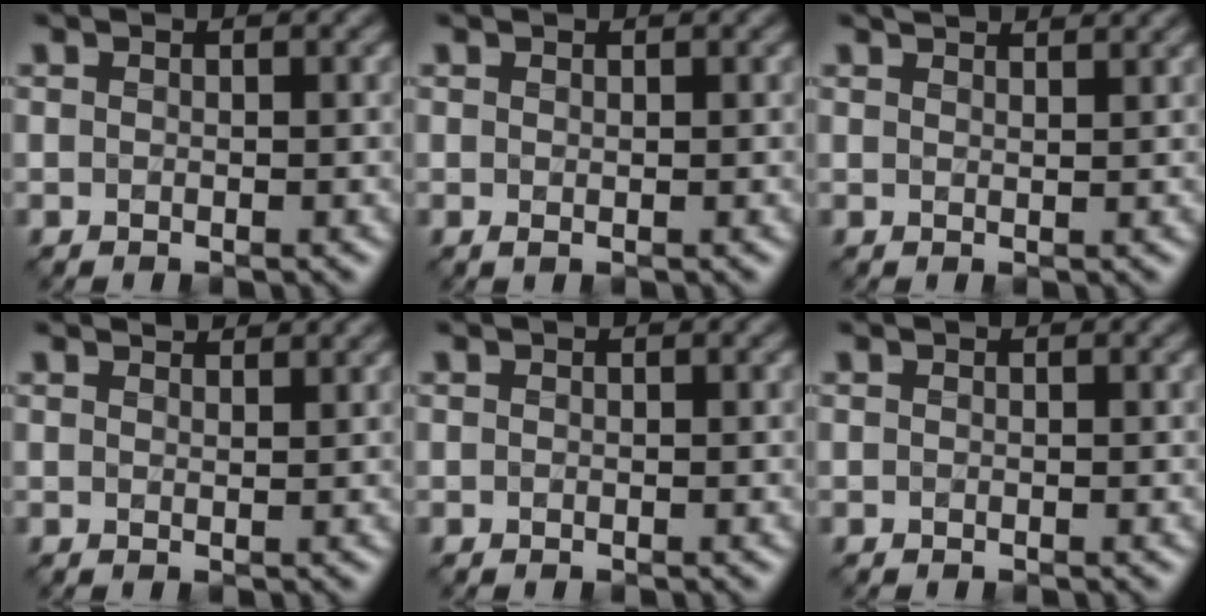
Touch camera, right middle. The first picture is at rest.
{"total": 0.0}
{"total": 3.0, "force": [2.7, 0.8, 1.2], "torque": [0.005, 0.013, 0.017]}
{"total": 1.9, "force": [1.8, 0.3, 0.3], "torque": [-0.001, 0.003, 0.024]}
{"total": 0.0}
{"total": 0.0}